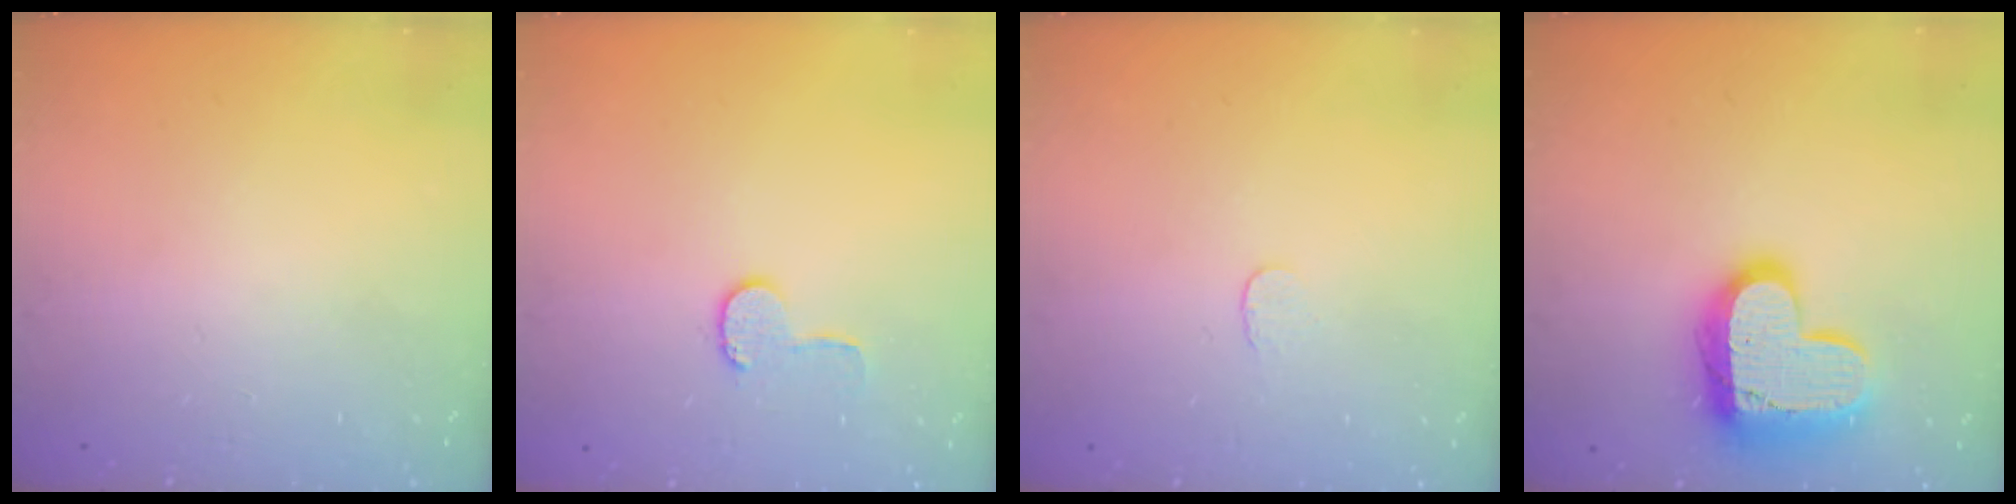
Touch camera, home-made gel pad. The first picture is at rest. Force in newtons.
{"total": 6.4, "press": 6.4, "slide": 0.6}
{"total": 3.0, "press": 3.0, "slide": 0.2}
{"total": 19.0, "press": 19.0, "slide": 1.5}